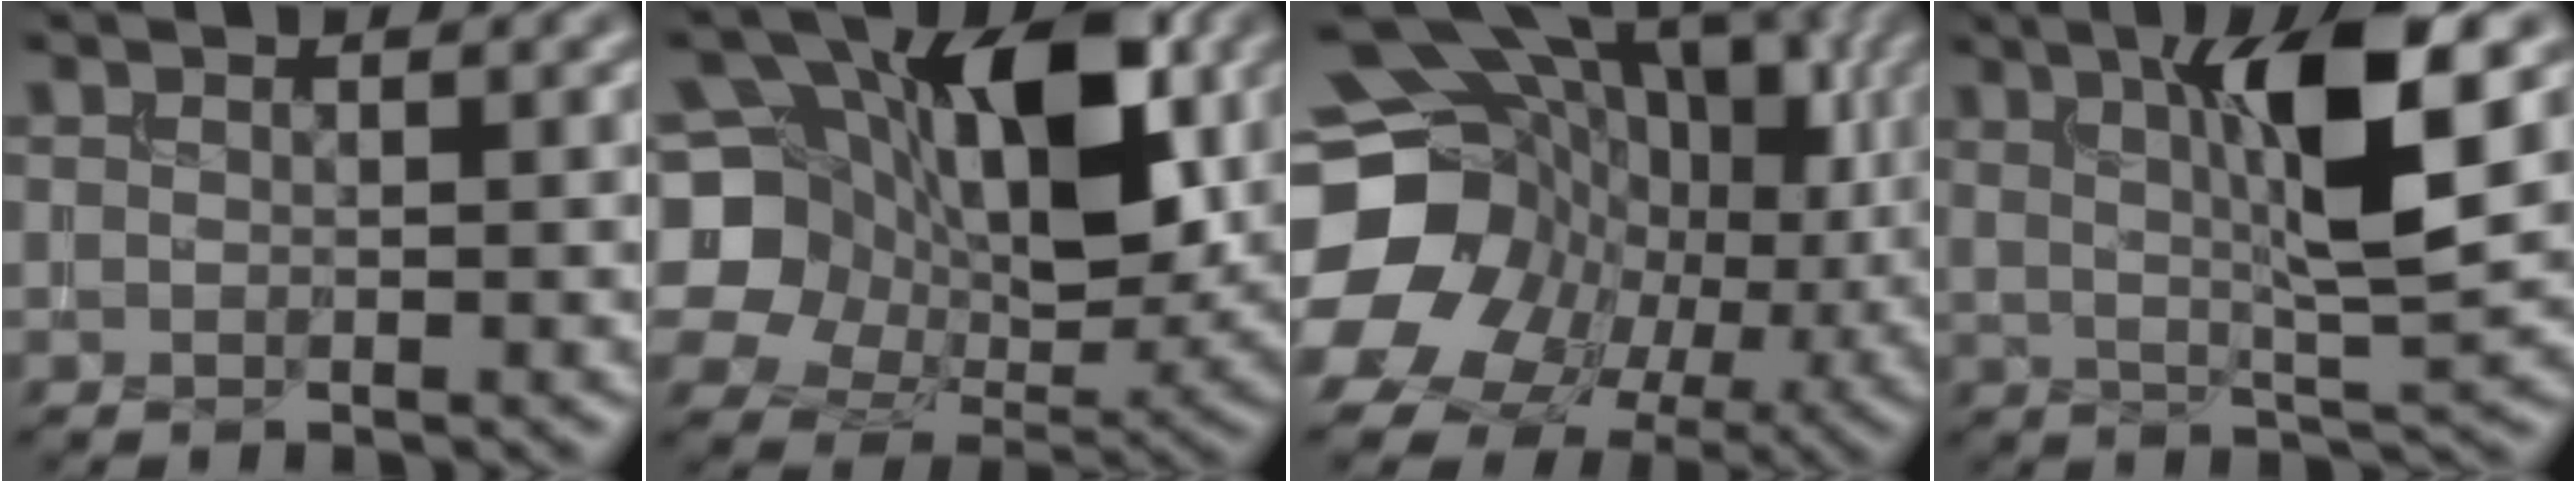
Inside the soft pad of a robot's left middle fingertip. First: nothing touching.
{"total": 12.5, "force": [2.3, 8.5, 8.9], "torque": [-0.134, 0.001, 0.039]}
{"total": 20.0, "force": [1.1, 16.0, 11.9], "torque": [-0.207, -0.008, 0.016]}
{"total": 8.6, "force": [2.5, 1.4, 8.1], "torque": [-0.128, -0.003, 0.043]}